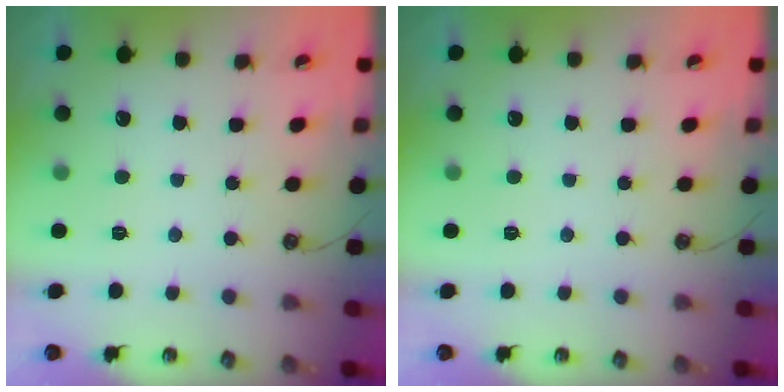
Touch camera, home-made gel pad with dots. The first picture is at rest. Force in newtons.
{"total": 0.0}